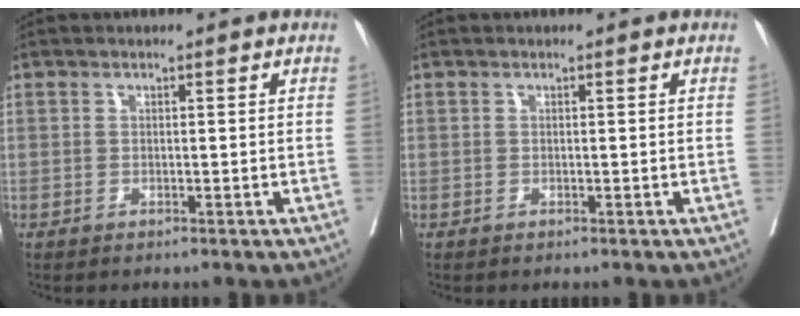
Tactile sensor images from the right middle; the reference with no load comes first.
{"total": 0.0}